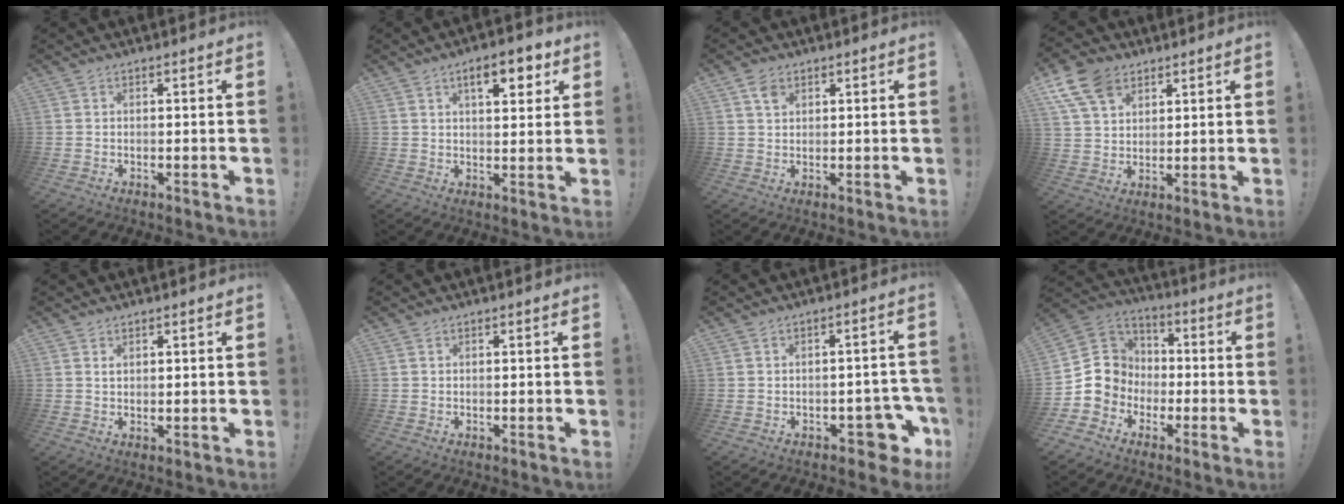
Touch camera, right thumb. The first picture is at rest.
{"total": 8.6, "force": [4.2, 3.4, 6.6], "torque": [-0.079, -0.012, 0.065]}
{"total": 3.3, "force": [1.8, 2.1, 1.8], "torque": [-0.024, -0.004, 0.031]}
{"total": 11.3, "force": [6.5, 7.5, 5.5], "torque": [-0.102, -0.027, 0.126]}
{"total": 1.3, "force": [0.9, 0.7, 0.6], "torque": [-0.005, -0.003, 0.015]}
{"total": 0.0}
{"total": 8.1, "force": [-4.2, 4.5, 5.3], "torque": [-0.051, 0.029, -0.063]}
{"total": 10.6, "force": [-2.8, 10.1, 1.9], "torque": [-0.021, 0.024, -0.039]}